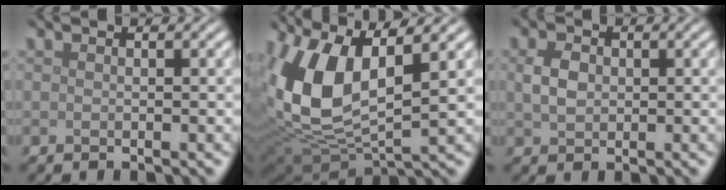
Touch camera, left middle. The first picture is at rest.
{"total": 10.7, "force": [2.5, 5.1, 9.1], "torque": [-0.206, -0.004, 0.047]}
{"total": 2.3, "force": [0.3, 1.8, 1.5], "torque": [-0.033, 0.002, 0.004]}